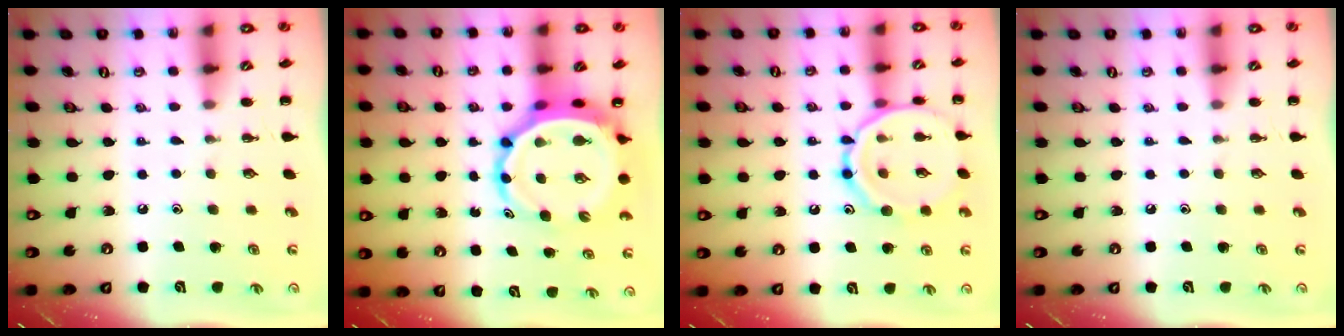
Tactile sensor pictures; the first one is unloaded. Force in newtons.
{"total": 8.8, "press": 8.2, "slide": 3.0}
{"total": 14.0, "press": 14.0, "slide": 0.6}
{"total": 0.0}